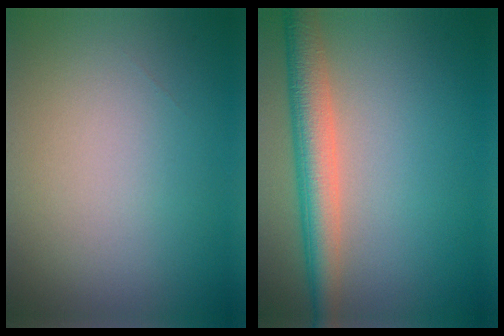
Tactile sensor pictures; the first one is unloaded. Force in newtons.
{"total": 5.1, "press": 5.1, "slide": 0.3}